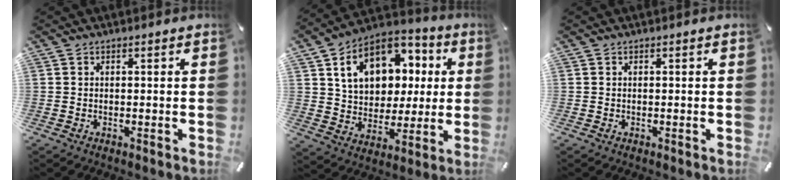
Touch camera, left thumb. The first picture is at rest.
{"total": 15.6, "force": [5.6, 12.0, 8.1], "torque": [-0.140, -0.011, 0.110]}
{"total": 0.0}